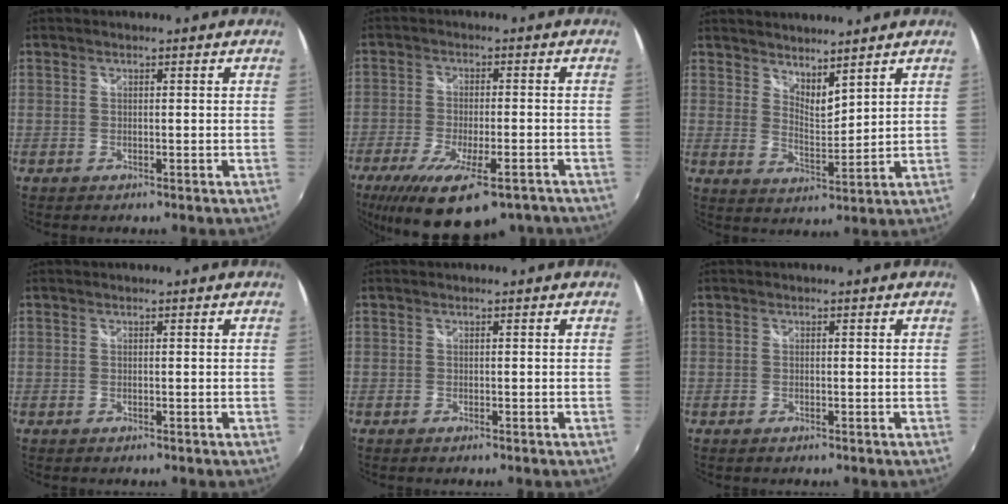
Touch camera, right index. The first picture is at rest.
{"total": 16.8, "force": [-12.4, 5.1, 10.1], "torque": [-0.198, -0.050, -0.185]}
{"total": 5.8, "force": [5.1, 1.4, 2.3], "torque": [-0.031, -0.007, 0.088]}
{"total": 0.0}
{"total": 0.0}
{"total": 0.0}